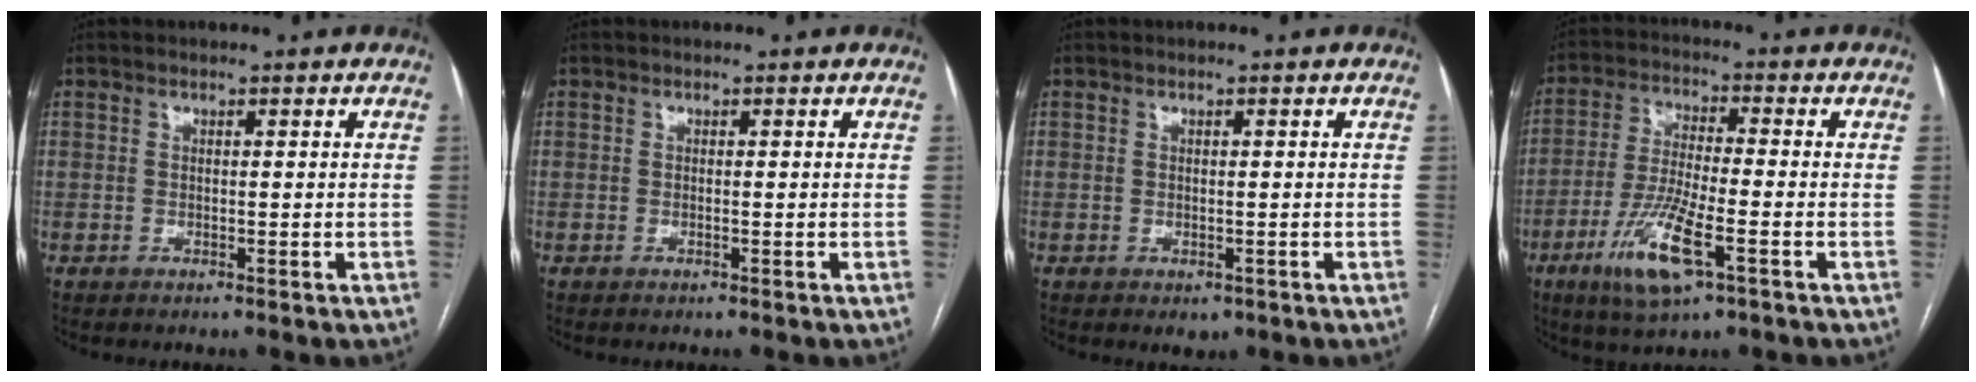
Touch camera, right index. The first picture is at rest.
{"total": 0.0}
{"total": 1.6, "force": [-0.7, 1.2, 0.8], "torque": [-0.006, 0.000, -0.001]}
{"total": 11.0, "force": [-5.1, 1.7, 9.6], "torque": [-0.197, -0.019, -0.092]}